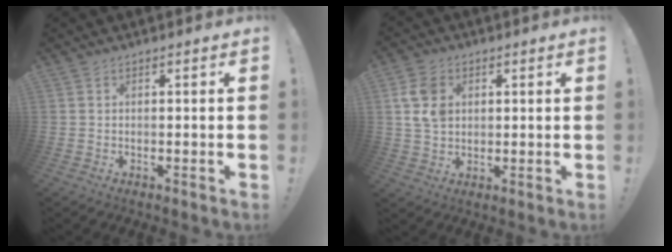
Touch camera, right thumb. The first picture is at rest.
{"total": 9.9, "force": [2.5, 7.7, 5.7], "torque": [-0.107, 0.007, 0.051]}